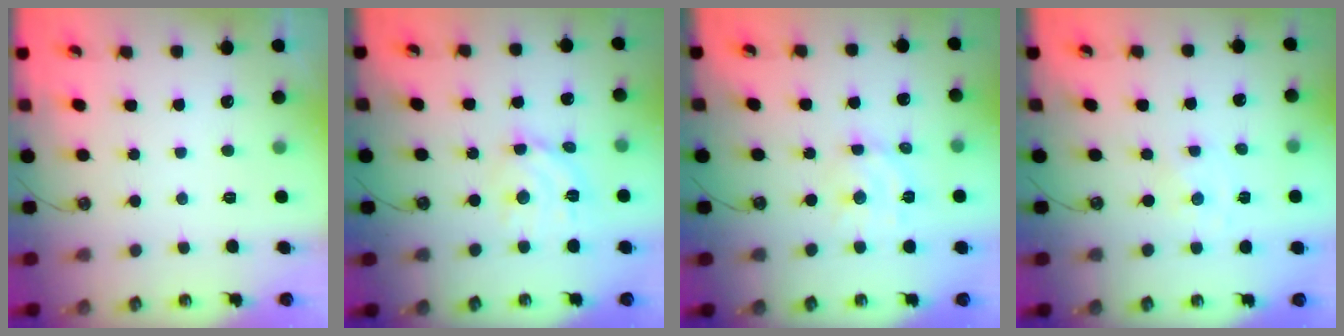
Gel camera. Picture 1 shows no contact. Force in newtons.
{"total": 11.0, "press": 10.9, "slide": 0.8}
{"total": 8.8, "press": 8.8, "slide": 0.5}
{"total": 0.0}